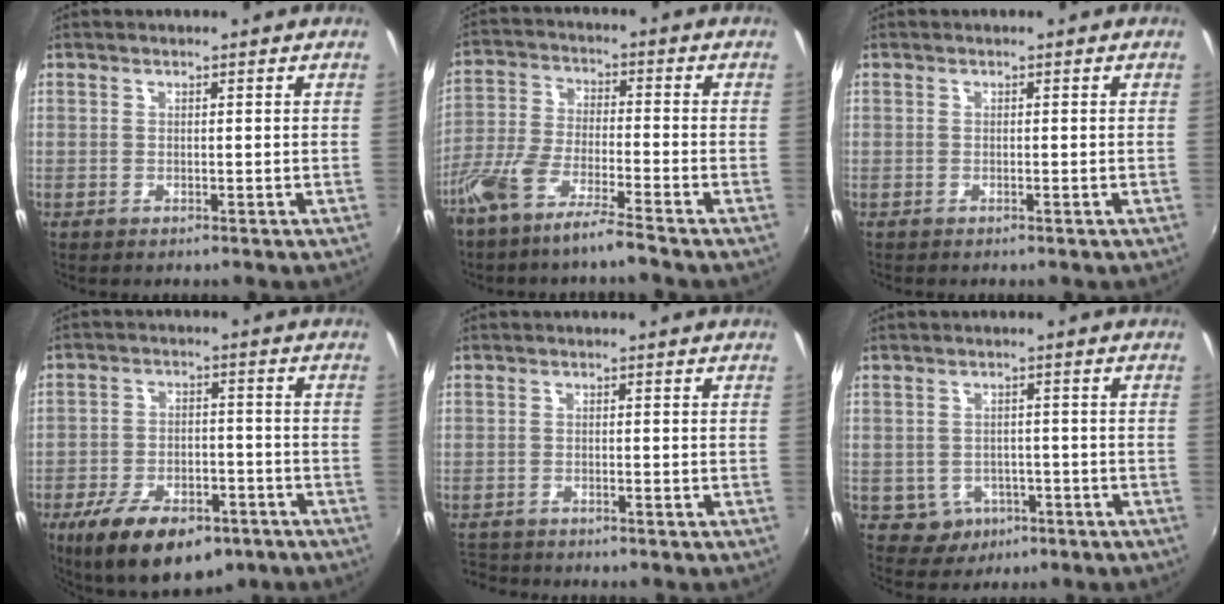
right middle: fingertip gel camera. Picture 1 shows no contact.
{"total": 8.2, "force": [-6.2, 0.6, 5.4], "torque": [-0.123, -0.006, -0.121]}
{"total": 2.0, "force": [-2.0, 0.1, 0.3], "torque": [-0.017, -0.005, -0.042]}
{"total": 16.3, "force": [-10.3, 7.6, 10.2], "torque": [-0.204, -0.021, -0.153]}
{"total": 3.6, "force": [-3.5, 0.6, 0.8], "torque": [-0.035, -0.009, -0.067]}
{"total": 5.1, "force": [-2.2, 4.4, 1.3], "torque": [-0.040, 0.007, -0.018]}